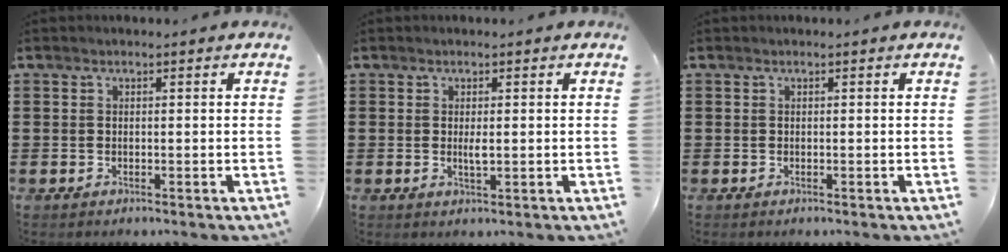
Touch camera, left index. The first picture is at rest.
{"total": 2.0, "force": [0.1, 0.4, 1.9], "torque": [-0.036, -0.003, 0.002]}
{"total": 0.0}